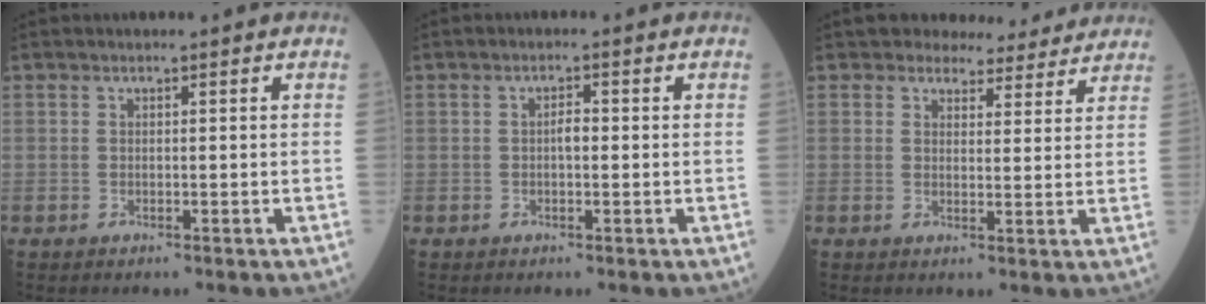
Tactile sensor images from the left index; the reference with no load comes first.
{"total": 1.5, "force": [-0.1, 0.6, 1.4], "torque": [-0.023, 0.005, -0.003]}
{"total": 7.2, "force": [6.7, 2.6, 0.8], "torque": [0.003, 0.004, 0.068]}